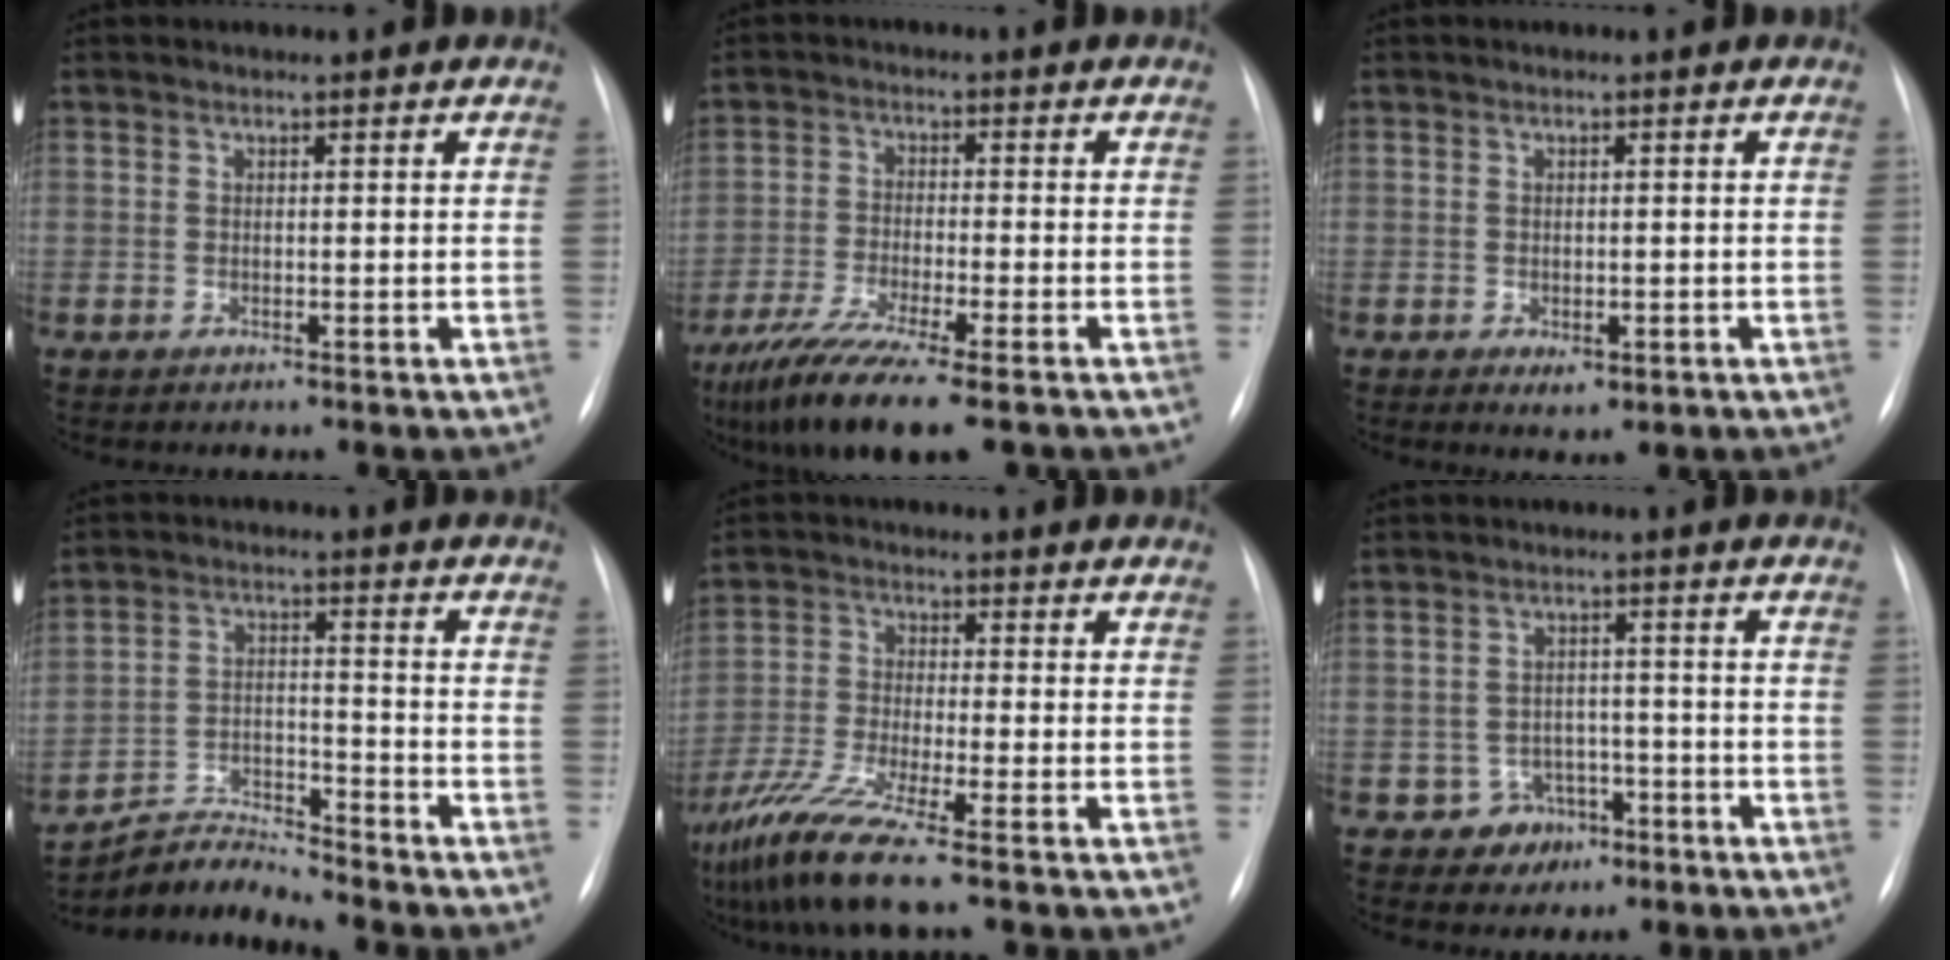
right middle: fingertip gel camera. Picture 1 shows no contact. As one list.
[{"total": 11.9, "force": [-8.4, 1.1, 8.4], "torque": [-0.149, -0.031, -0.140]}, {"total": 2.2, "force": [-0.7, 1.0, 1.8], "torque": [-0.021, -0.003, -0.001]}, {"total": 6.6, "force": [-6.4, -1.2, -0.9], "torque": [0.002, 0.004, -0.115]}, {"total": 8.9, "force": [-6.0, -0.6, 6.5], "torque": [-0.140, -0.034, -0.120]}, {"total": 4.1, "force": [-2.1, 3.5, 0.4], "torque": [0.006, 0.015, -0.025]}]